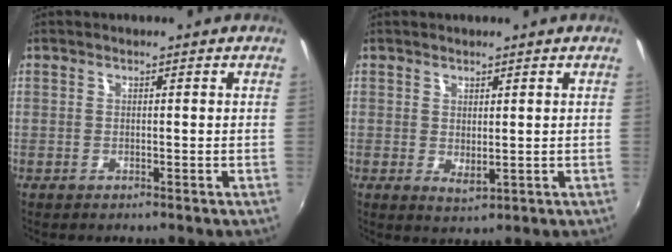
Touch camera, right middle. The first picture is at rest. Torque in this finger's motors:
{"motor_torque": [0.48, -1.07, -0.04, 0.00]}